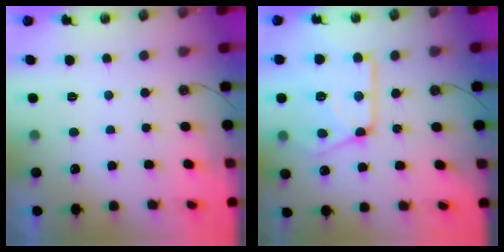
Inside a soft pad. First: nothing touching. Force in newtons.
{"total": 18.5, "press": 18.4, "slide": 1.7}